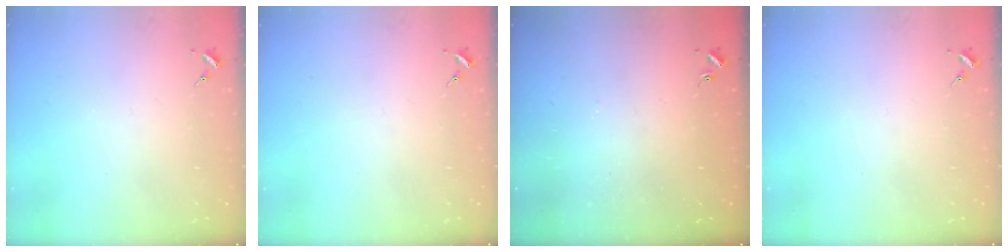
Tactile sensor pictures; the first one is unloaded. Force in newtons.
{"total": 0.0}
{"total": 0.9, "press": 0.8, "slide": 0.2}
{"total": 0.0}